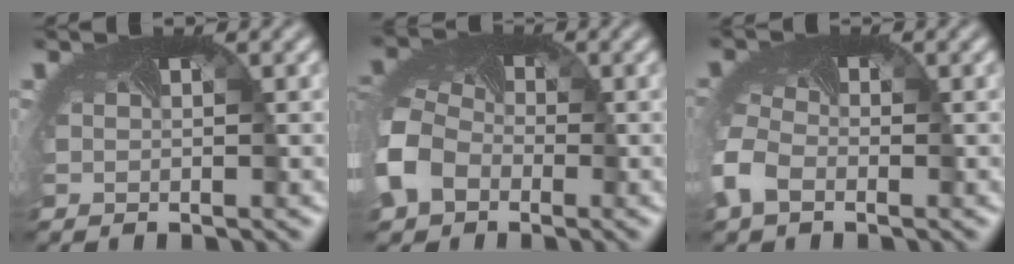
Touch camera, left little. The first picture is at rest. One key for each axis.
{"total": 8.7, "fx": -2.5, "fy": 6.6, "fz": 5.1, "tx": -0.137, "ty": -0.025, "tz": -0.040}
{"total": 4.2, "fx": -1.9, "fy": 2.8, "fz": 2.5, "tx": -0.074, "ty": -0.007, "tz": -0.046}